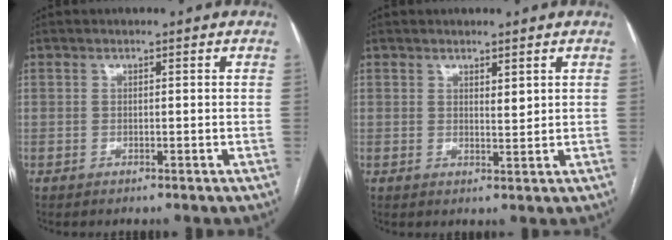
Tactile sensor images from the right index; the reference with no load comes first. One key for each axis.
{"total": 1.5, "fx": 0.9, "fy": 0.4, "fz": 1.1, "tx": -0.020, "ty": -0.008, "tz": 0.019}